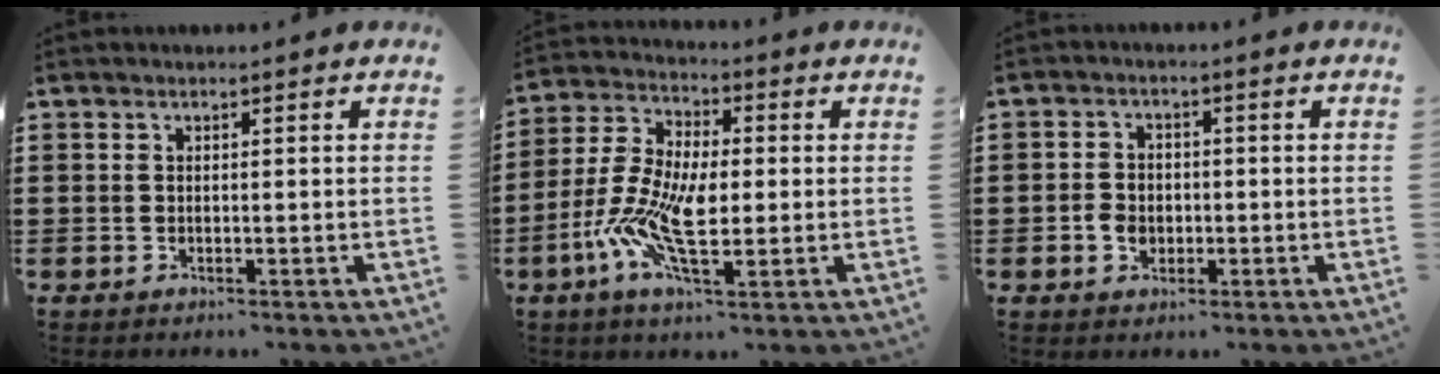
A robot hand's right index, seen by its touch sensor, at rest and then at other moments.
{"total": 10.1, "force": [-2.4, 4.4, 8.7], "torque": [-0.205, -0.012, -0.049]}
{"total": 3.2, "force": [-0.8, 2.5, 1.8], "torque": [-0.047, 0.001, -0.017]}